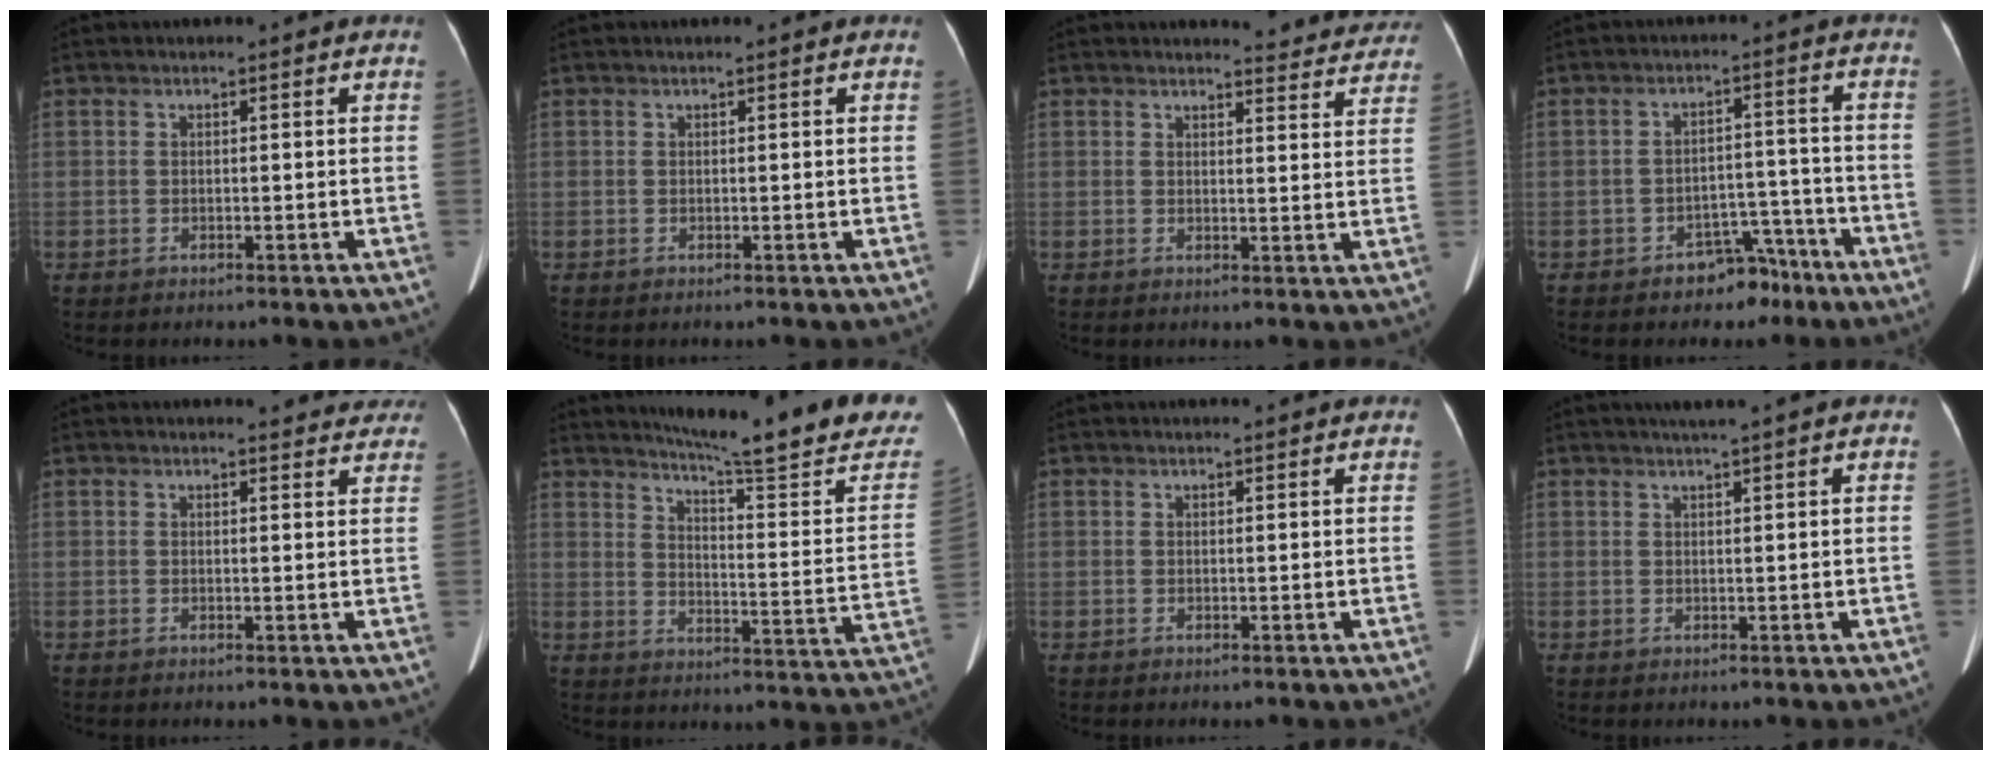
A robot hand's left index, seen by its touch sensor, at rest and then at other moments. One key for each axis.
{"total": 0.0}
{"total": 8.2, "fx": 8.1, "fy": 1.3, "fz": 0.5, "tx": 0.014, "ty": -0.024, "tz": 0.069}
{"total": 5.7, "fx": -4.1, "fy": 3.4, "fz": 1.9, "tx": -0.018, "ty": 0.026, "tz": -0.054}
{"total": 6.6, "fx": 6.3, "fy": 1.5, "fz": 1.1, "tx": 0.008, "ty": -0.009, "tz": 0.044}
{"total": 21.9, "fx": 18.9, "fy": 0.4, "fz": 11.0, "tx": -0.150, "ty": -0.079, "tz": 0.232}
{"total": 3.0, "fx": 2.9, "fy": 0.4, "fz": 0.9, "tx": -0.013, "ty": 0.016, "tz": 0.033}
{"total": 2.8, "fx": 2.2, "fy": -0.5, "fz": 1.6, "tx": -0.019, "ty": 0.011, "tz": 0.038}